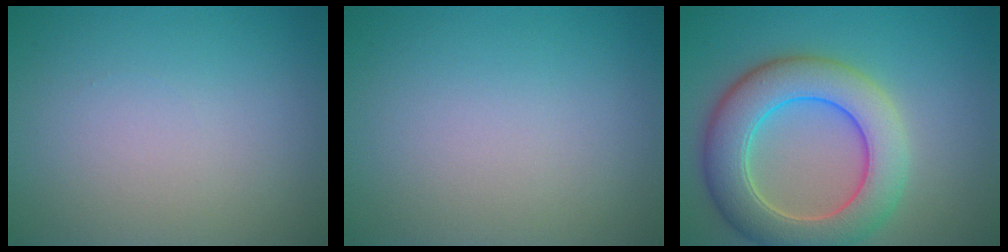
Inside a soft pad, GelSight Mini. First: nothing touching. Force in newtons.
{"total": 0.0}
{"total": 8.3, "press": 8.3, "slide": 0.5}